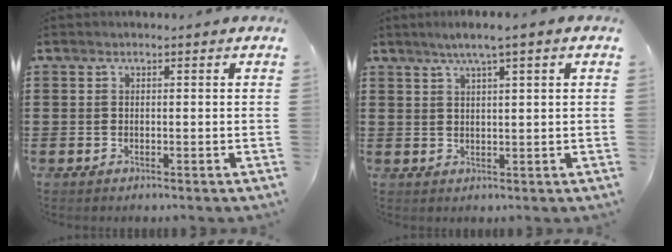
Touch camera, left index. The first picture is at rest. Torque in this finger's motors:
{"motor_torque": [1.43, -0.14, 0.46, 0.13]}